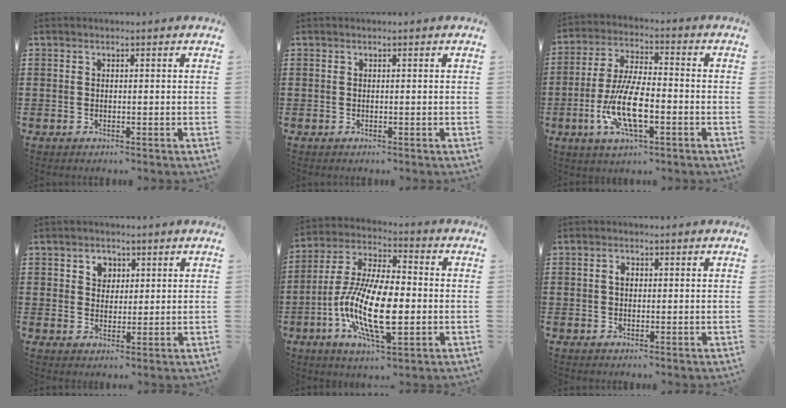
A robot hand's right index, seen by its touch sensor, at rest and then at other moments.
{"total": 0.0}
{"total": 11.0, "force": [-3.4, 3.8, 9.7], "torque": [-0.211, -0.010, -0.065]}
{"total": 2.8, "force": [1.3, 2.4, 0.7], "torque": [-0.024, 0.011, 0.022]}
{"total": 14.7, "force": [-3.6, 5.7, 13.1], "torque": [-0.290, -0.015, -0.073]}
{"total": 1.4, "force": [0.2, 1.0, 1.1], "torque": [-0.022, 0.007, 0.002]}